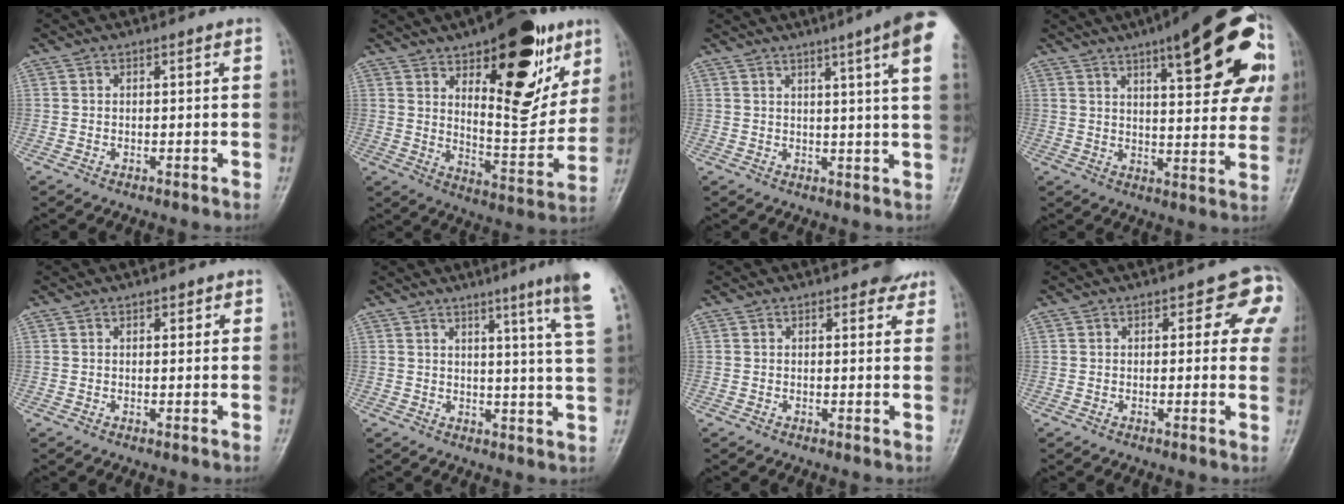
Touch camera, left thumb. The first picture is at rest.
{"total": 22.6, "force": [11.0, 9.6, 17.3], "torque": [-0.192, -0.056, 0.168]}
{"total": 12.6, "force": [6.8, 0.2, 10.6], "torque": [-0.134, -0.014, 0.070]}
{"total": 24.3, "force": [10.5, 7.6, 20.5], "torque": [-0.249, -0.008, 0.139]}
{"total": 1.6, "force": [0.7, 0.9, 1.0], "torque": [-0.004, -0.001, 0.009]}
{"total": 11.5, "force": [7.5, -0.8, 8.7], "torque": [-0.107, -0.041, 0.079]}
{"total": 2.2, "force": [1.7, 1.1, 0.7], "torque": [0.011, -0.008, 0.016]}
{"total": 6.9, "force": [2.8, 3.7, 5.0], "torque": [-0.004, -0.003, 0.020]}